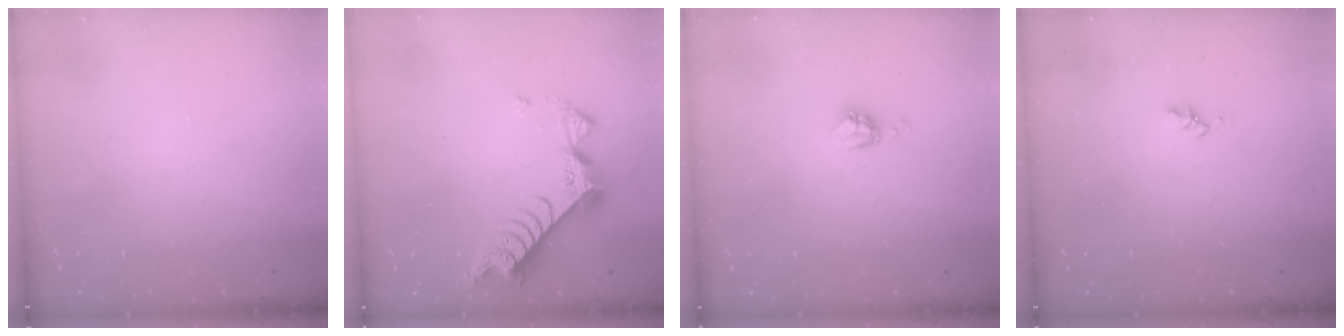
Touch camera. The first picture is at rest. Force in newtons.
{"total": 9.1, "press": 9.1, "slide": 0.7}
{"total": 4.6, "press": 4.5, "slide": 0.6}
{"total": 1.7, "press": 1.7, "slide": 0.3}